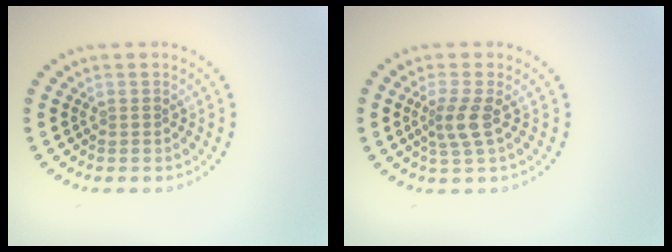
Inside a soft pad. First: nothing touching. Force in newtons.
{"total": 2.5, "press": 1.9, "slide": 1.6}